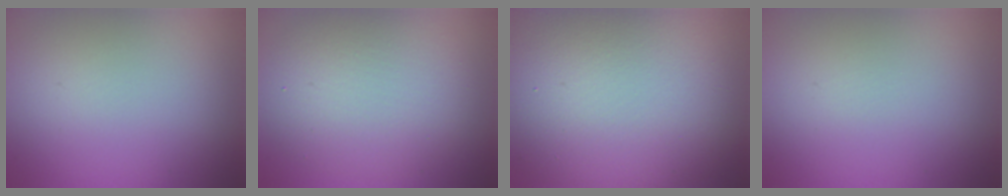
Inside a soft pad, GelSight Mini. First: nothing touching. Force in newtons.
{"total": 6.6, "press": 6.6, "slide": 0.3}
{"total": 13.9, "press": 13.9, "slide": 0.7}
{"total": 0.0}